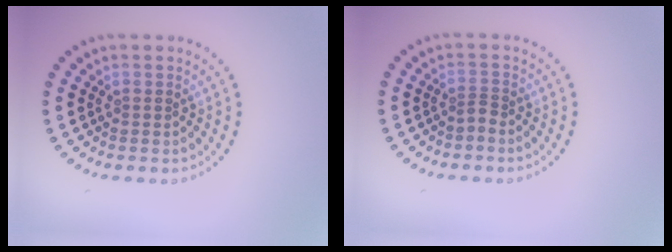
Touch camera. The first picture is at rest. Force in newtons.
{"total": 0.7, "press": 0.3, "slide": 0.6}